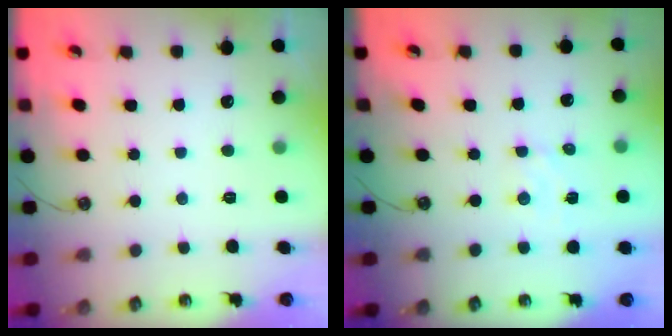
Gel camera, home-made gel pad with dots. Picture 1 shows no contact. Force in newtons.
{"total": 2.9, "press": 2.9, "slide": 0.3}